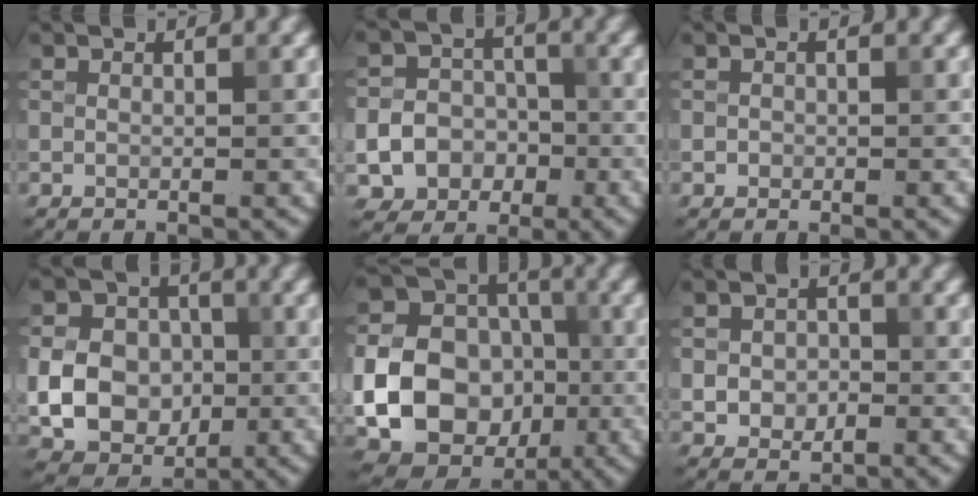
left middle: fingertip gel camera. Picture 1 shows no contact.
{"total": 8.5, "force": [-2.9, 7.7, 2.0], "torque": [-0.037, -0.009, -0.062]}
{"total": 0.5, "force": [-0.2, 0.4, 0.1], "torque": [0.001, 0.000, -0.004]}
{"total": 8.5, "force": [-1.0, 7.0, 4.7], "torque": [-0.081, -0.003, -0.033]}
{"total": 15.0, "force": [-3.0, 12.9, 7.0], "torque": [-0.155, -0.022, -0.064]}
{"total": 2.4, "force": [-0.4, 1.9, 1.4], "torque": [-0.022, 0.000, -0.012]}